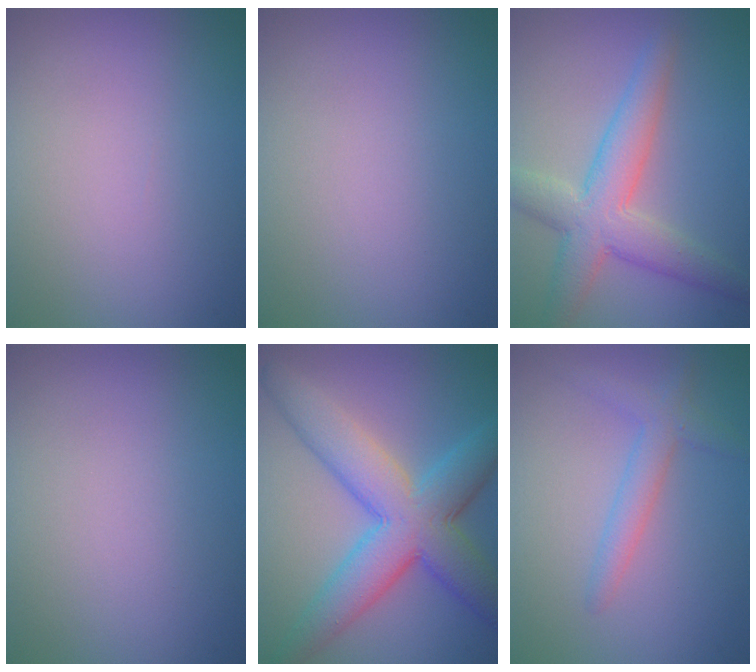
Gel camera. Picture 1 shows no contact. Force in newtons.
{"total": 0.0}
{"total": 5.6, "press": 5.6, "slide": 0.2}
{"total": 0.0}
{"total": 8.8, "press": 8.8, "slide": 0.1}
{"total": 2.4, "press": 2.4, "slide": 0.1}